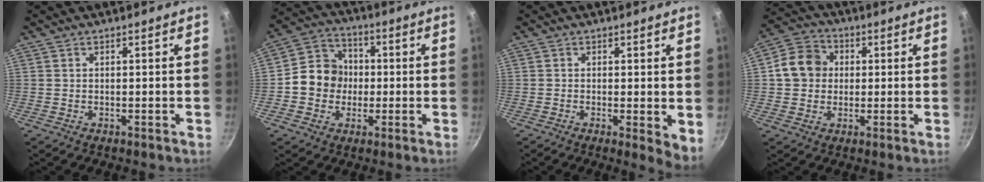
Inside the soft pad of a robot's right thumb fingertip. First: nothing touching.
{"total": 10.5, "force": [-0.8, 9.4, 4.6], "torque": [-0.042, 0.021, -0.033]}
{"total": 4.3, "force": [-0.3, 1.3, 4.1], "torque": [-0.051, -0.014, -0.005]}
{"total": 8.9, "force": [0.9, 7.8, 4.1], "torque": [-0.043, 0.013, -0.001]}